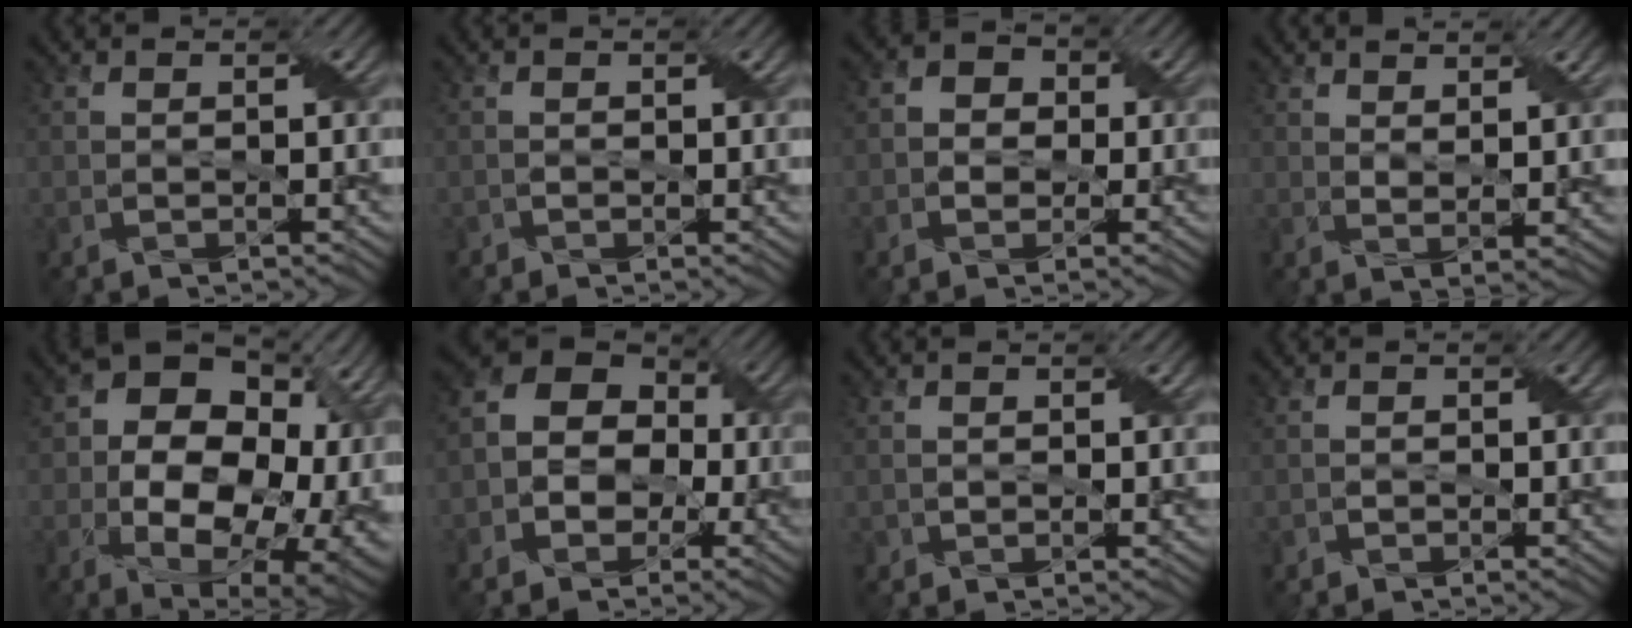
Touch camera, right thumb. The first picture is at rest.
{"total": 0.8, "force": [-0.3, 0.6, 0.3], "torque": [-0.005, -0.003, -0.006]}
{"total": 3.2, "force": [-0.3, 2.9, 1.2], "torque": [-0.023, 0.005, -0.015]}
{"total": 3.2, "force": [2.4, 0.9, 2.0], "torque": [-0.043, -0.003, 0.048]}
{"total": 20.1, "force": [-0.1, 13.7, 14.7], "torque": [-0.216, -0.034, 0.038]}
{"total": 9.7, "force": [-1.6, 7.7, 5.7], "torque": [-0.082, 0.003, -0.049]}
{"total": 1.1, "force": [0.3, 0.9, 0.4], "torque": [-0.013, -0.002, 0.007]}
{"total": 0.8, "force": [-0.4, 0.7, 0.3], "torque": [-0.005, -0.003, -0.006]}